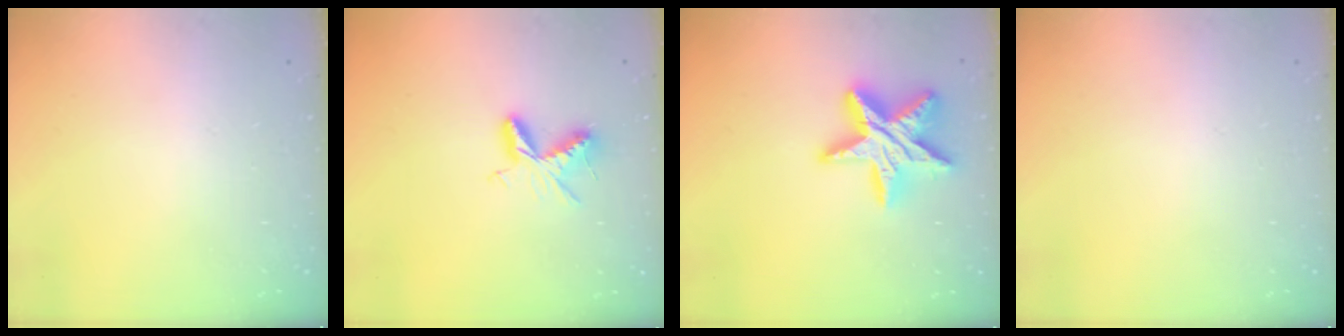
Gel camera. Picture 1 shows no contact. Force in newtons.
{"total": 6.2, "press": 6.2, "slide": 0.7}
{"total": 18.6, "press": 18.5, "slide": 1.3}
{"total": 0.0}